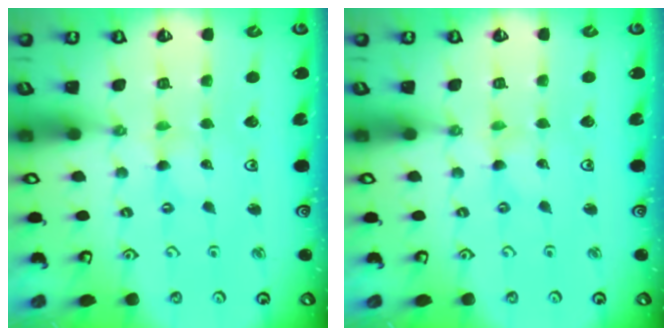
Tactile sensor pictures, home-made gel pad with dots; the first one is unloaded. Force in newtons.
{"total": 0.0}